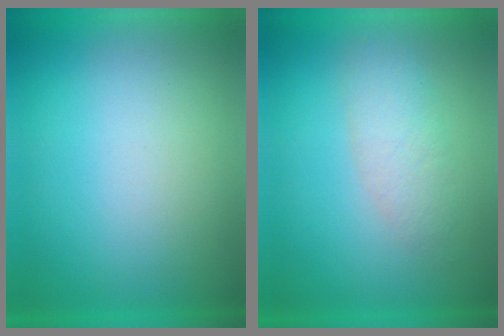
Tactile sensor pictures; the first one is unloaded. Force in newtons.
{"total": 2.9}